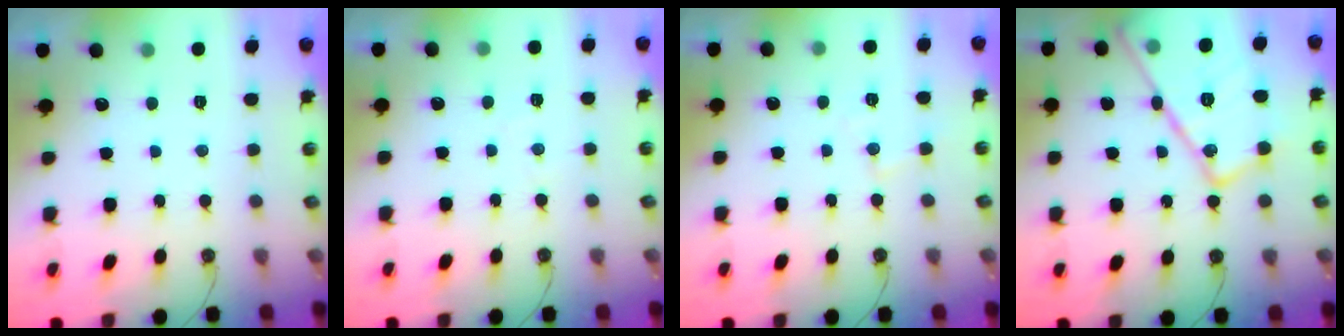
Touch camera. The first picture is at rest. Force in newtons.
{"total": 4.7, "press": 4.7, "slide": 0.7}
{"total": 6.3, "press": 6.2, "slide": 0.9}
{"total": 23.7, "press": 23.6, "slide": 2.3}